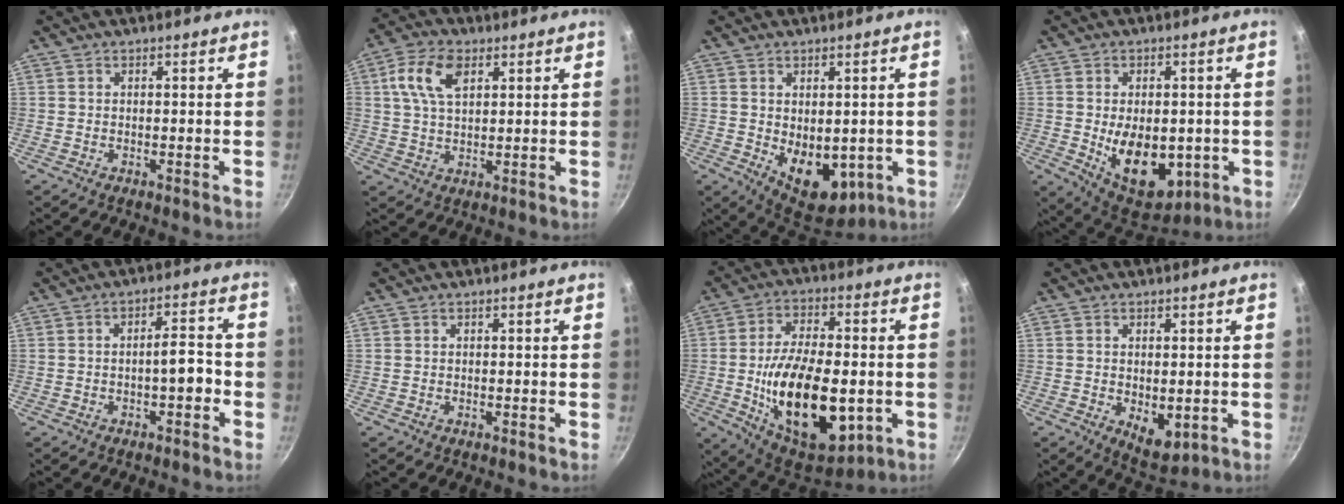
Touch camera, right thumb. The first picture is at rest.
{"total": 9.2, "force": [3.2, 5.3, 6.8], "torque": [-0.123, 0.006, 0.054]}
{"total": 11.4, "force": [-1.5, 7.3, 8.6], "torque": [-0.091, -0.021, 0.000]}
{"total": 14.7, "force": [-2.3, 9.1, 11.4], "torque": [-0.128, -0.015, -0.013]}
{"total": 4.8, "force": [-1.8, 1.7, 4.1], "torque": [-0.048, 0.030, -0.024]}
{"total": 0.0}
{"total": 23.4, "force": [-3.8, 12.2, 19.7], "torque": [-0.312, 0.005, -0.047]}
{"total": 5.1, "force": [-0.4, 3.0, 4.2], "torque": [-0.052, -0.016, 0.002]}